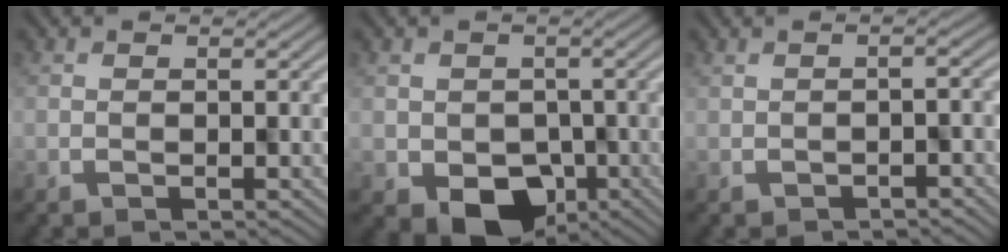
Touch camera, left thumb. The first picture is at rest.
{"total": 7.0, "force": [-2.7, 5.3, 3.6], "torque": [-0.066, -0.030, -0.027]}
{"total": 1.7, "force": [-1.1, 0.4, 1.1], "torque": [-0.018, 0.003, -0.013]}